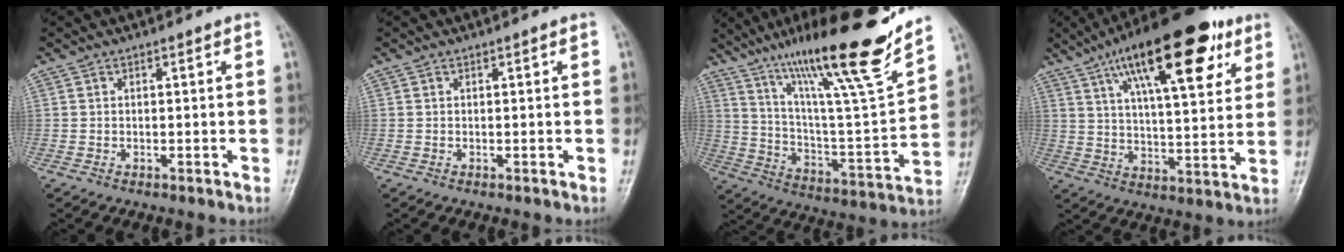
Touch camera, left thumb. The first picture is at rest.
{"total": 0.0}
{"total": 25.1, "force": [18.1, 2.1, 17.2], "torque": [-0.249, -0.074, 0.306]}
{"total": 23.0, "force": [11.9, 8.0, 18.0], "torque": [-0.258, -0.021, 0.187]}